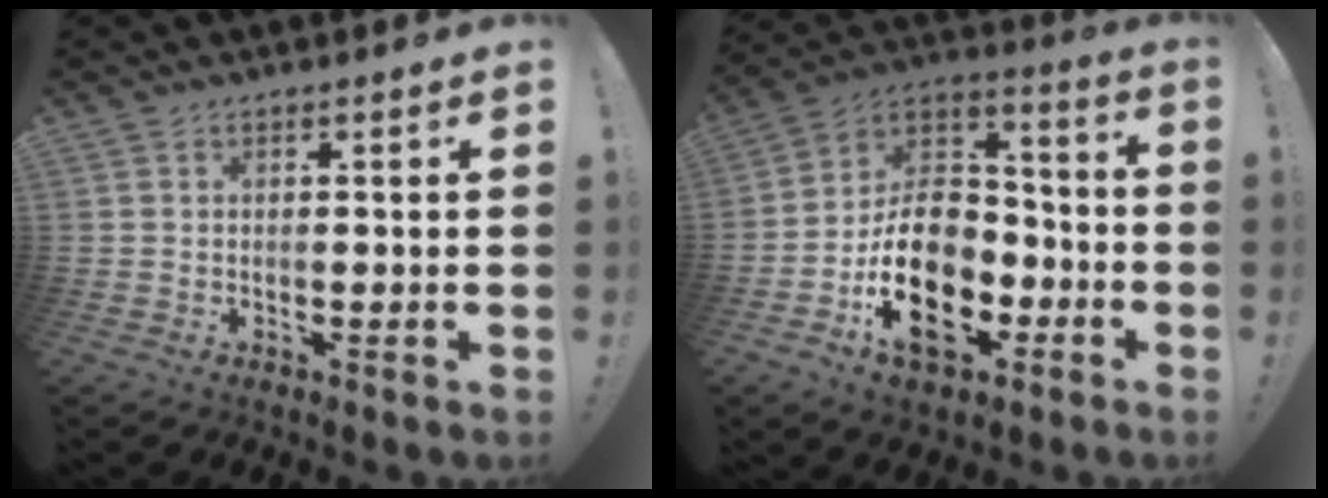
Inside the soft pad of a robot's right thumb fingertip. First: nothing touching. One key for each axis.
{"total": 20.9, "fx": -8.1, "fy": 13.9, "fz": 13.4, "tx": -0.208, "ty": 0.038, "tz": -0.125}